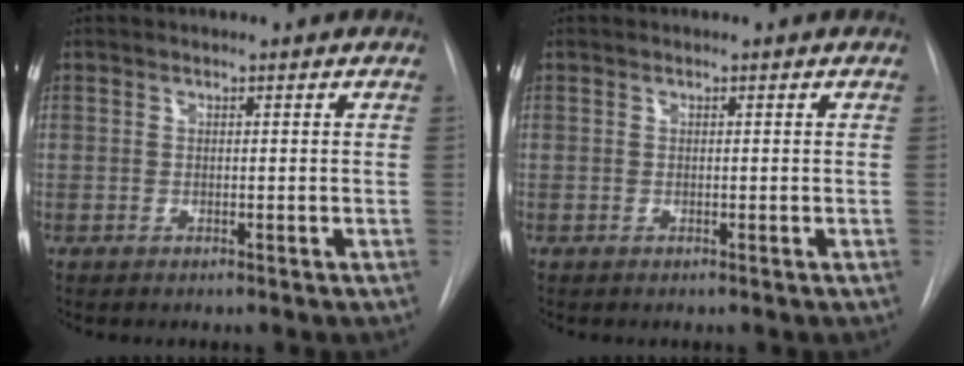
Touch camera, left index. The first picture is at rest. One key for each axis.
{"total": 0.0}